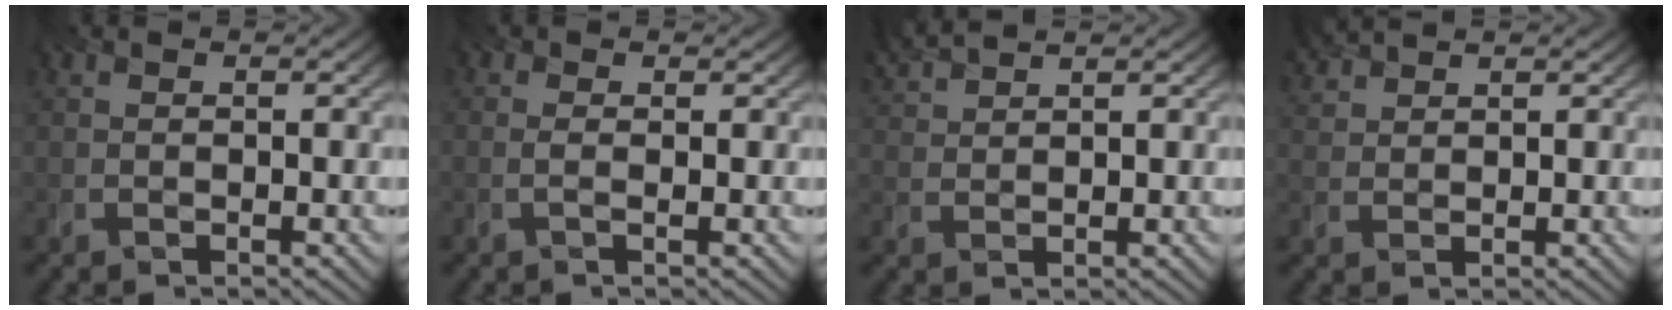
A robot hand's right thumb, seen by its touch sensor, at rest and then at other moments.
{"total": 0.7, "force": [0.0, 0.2, 0.7], "torque": [-0.018, -0.001, -0.003]}
{"total": 3.5, "force": [3.2, 0.6, 1.3], "torque": [-0.037, 0.017, 0.068]}
{"total": 2.7, "force": [2.6, 0.7, 0.6], "torque": [-0.021, 0.013, 0.059]}